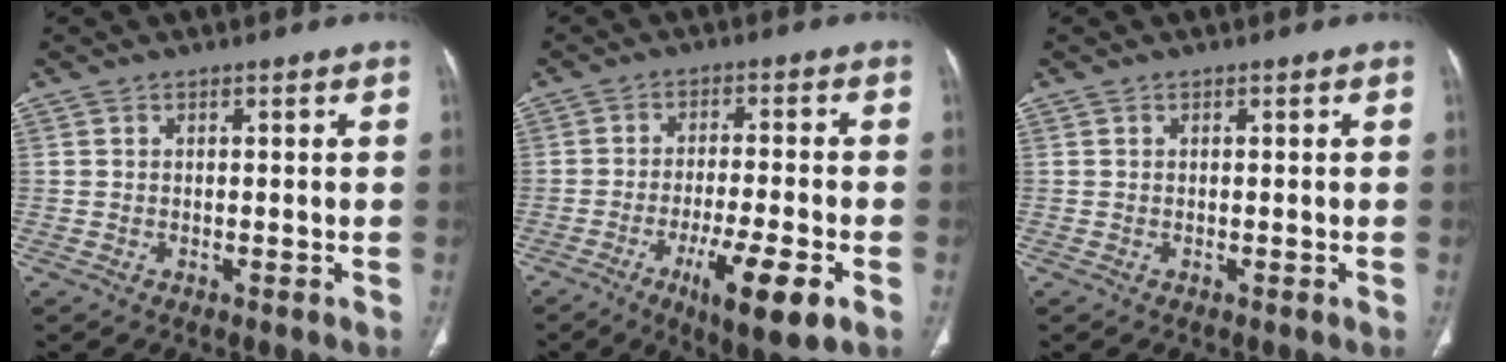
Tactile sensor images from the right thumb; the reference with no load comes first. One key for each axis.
{"total": 11.7, "fx": -5.1, "fy": 2.4, "fz": 10.3, "tx": -0.173, "ty": 0.003, "tz": -0.078}
{"total": 0.0}